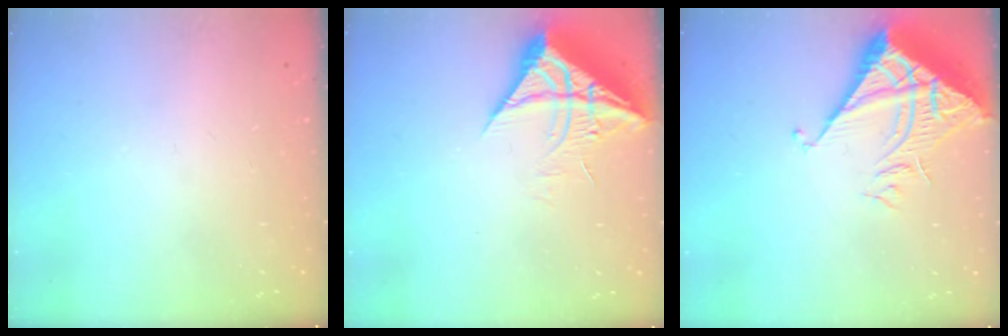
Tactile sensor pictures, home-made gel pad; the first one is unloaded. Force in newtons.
{"total": 10.3, "press": 10.3, "slide": 1.1}
{"total": 8.4, "press": 8.4, "slide": 1.0}